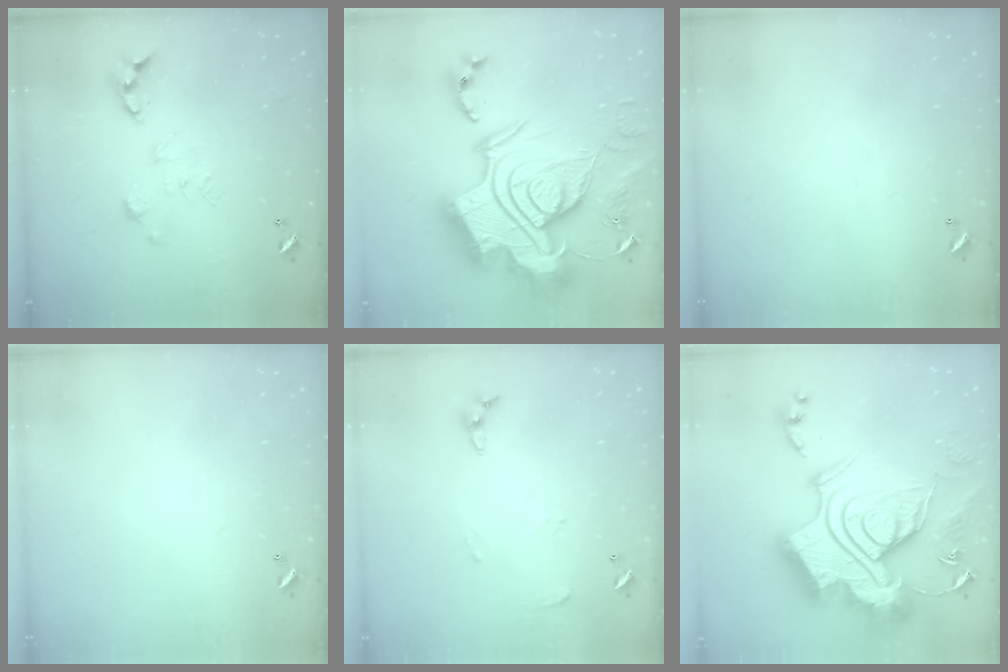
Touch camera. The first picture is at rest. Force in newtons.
{"total": 0.6, "press": 0.6, "slide": 0.0}
{"total": 0.0}
{"total": 0.0}
{"total": 4.3, "press": 4.3, "slide": 0.5}
{"total": 1.1, "press": 1.1, "slide": 0.0}